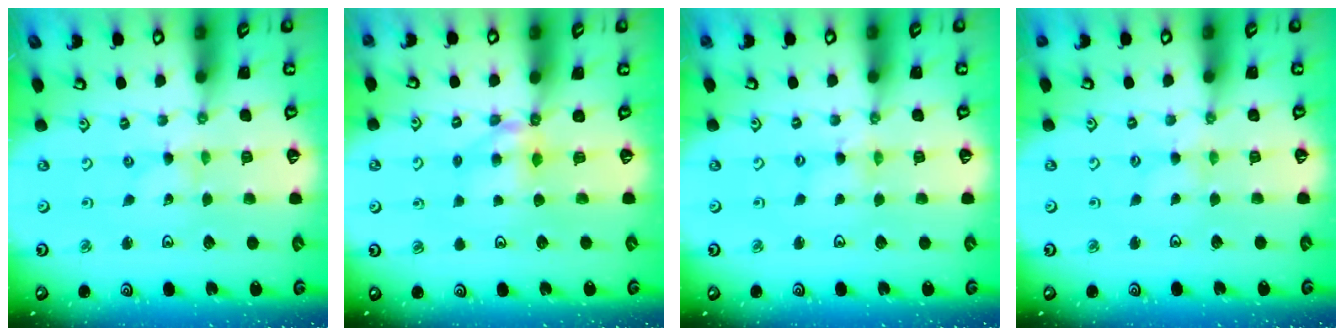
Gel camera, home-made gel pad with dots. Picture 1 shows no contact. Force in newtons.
{"total": 6.3, "press": 6.3, "slide": 0.2}
{"total": 1.6, "press": 1.6, "slide": 0.3}
{"total": 1.6, "press": 1.6, "slide": 0.3}